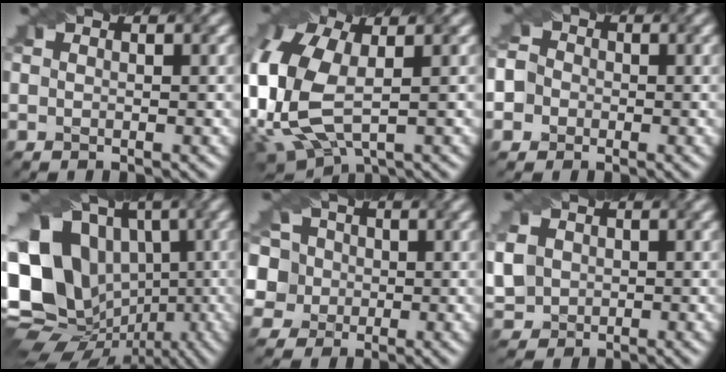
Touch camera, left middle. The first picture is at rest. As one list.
[{"total": 10.7, "force": [0.2, 6.5, 8.6], "torque": [-0.229, -0.015, 0.008]}, {"total": 5.2, "force": [-0.6, 4.8, 1.7], "torque": [-0.028, 0.034, -0.040]}, {"total": 16.9, "force": [0.0, 13.5, 10.1], "torque": [-0.197, -0.006, 0.012]}, {"total": 8.3, "force": [1.8, 7.1, 3.9], "torque": [-0.069, 0.034, 0.007]}, {"total": 5.1, "force": [0.9, 4.4, 2.2], "torque": [-0.083, 0.016, 0.022]}]